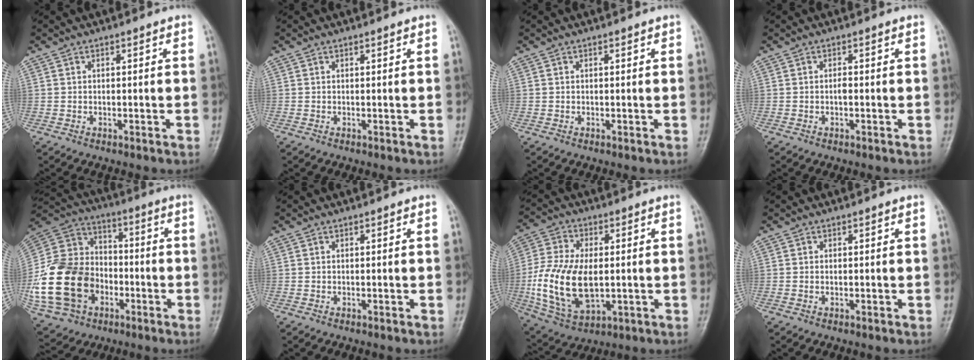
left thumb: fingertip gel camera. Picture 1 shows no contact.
{"total": 0.0}
{"total": 0.6, "force": [0.4, 0.3, 0.4], "torque": [-0.003, -0.002, 0.005]}
{"total": 0.8, "force": [-0.2, 0.3, 0.8], "torque": [-0.013, 0.000, -0.004]}
{"total": 23.1, "force": [-6.2, 18.0, 13.2], "torque": [-0.255, 0.049, -0.102]}
{"total": 0.0}
{"total": 16.8, "force": [-1.3, 9.7, 13.6], "torque": [-0.273, -0.007, -0.014]}
{"total": 0.0}